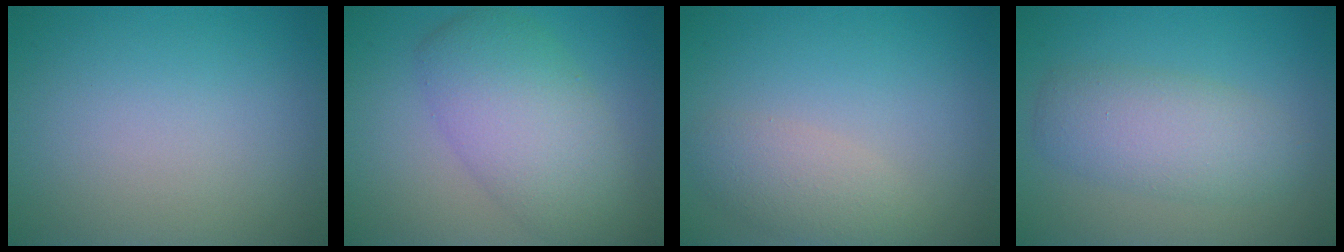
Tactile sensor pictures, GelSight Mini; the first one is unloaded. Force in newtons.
{"total": 7.1, "press": 7.0, "slide": 0.5}
{"total": 2.7, "press": 2.7, "slide": 0.2}
{"total": 4.3, "press": 4.3, "slide": 0.2}